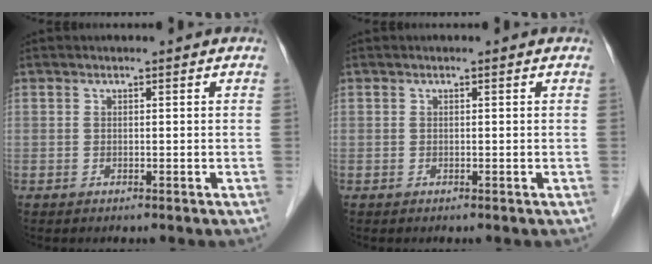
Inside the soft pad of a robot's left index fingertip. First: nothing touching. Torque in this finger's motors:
{"motor_torque": [0.10, 0.02, 0.00, -0.01]}